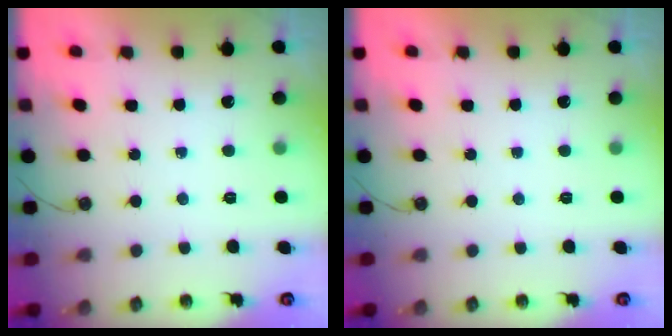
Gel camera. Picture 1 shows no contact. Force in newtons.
{"total": 0.0}